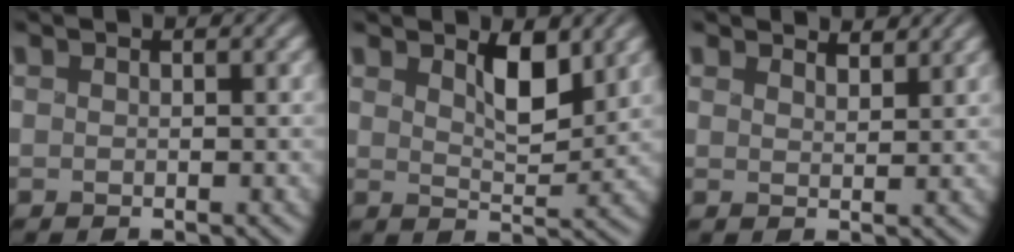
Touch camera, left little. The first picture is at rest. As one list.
[{"total": 3.4, "force": [1.7, 1.3, 2.6], "torque": [-0.050, -0.007, 0.025]}, {"total": 2.7, "force": [2.6, 0.4, 0.7], "torque": [-0.019, 0.004, 0.031]}]